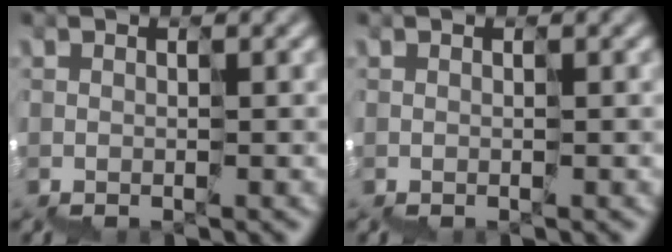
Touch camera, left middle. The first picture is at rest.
{"total": 0.0}